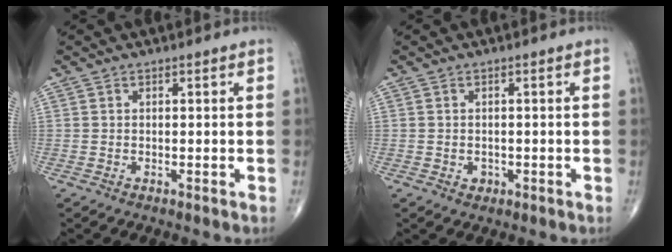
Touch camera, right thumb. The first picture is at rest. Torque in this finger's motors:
{"motor_torque": [-0.27, 0.03, 0.11, 0.16, 0.02]}